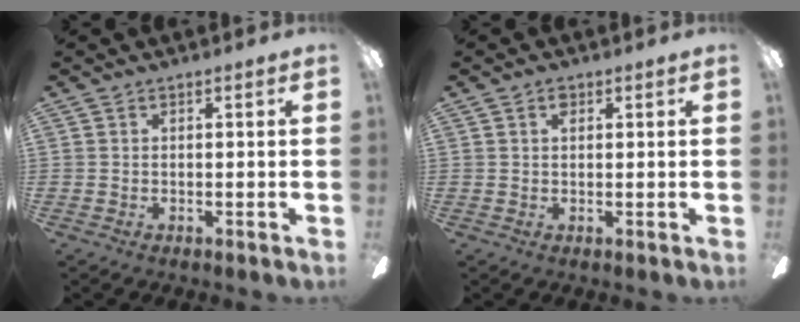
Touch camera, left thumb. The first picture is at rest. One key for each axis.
{"total": 1.5, "fx": 0.7, "fy": 0.9, "fz": 1.0, "tx": -0.013, "ty": -0.001, "tz": 0.011}